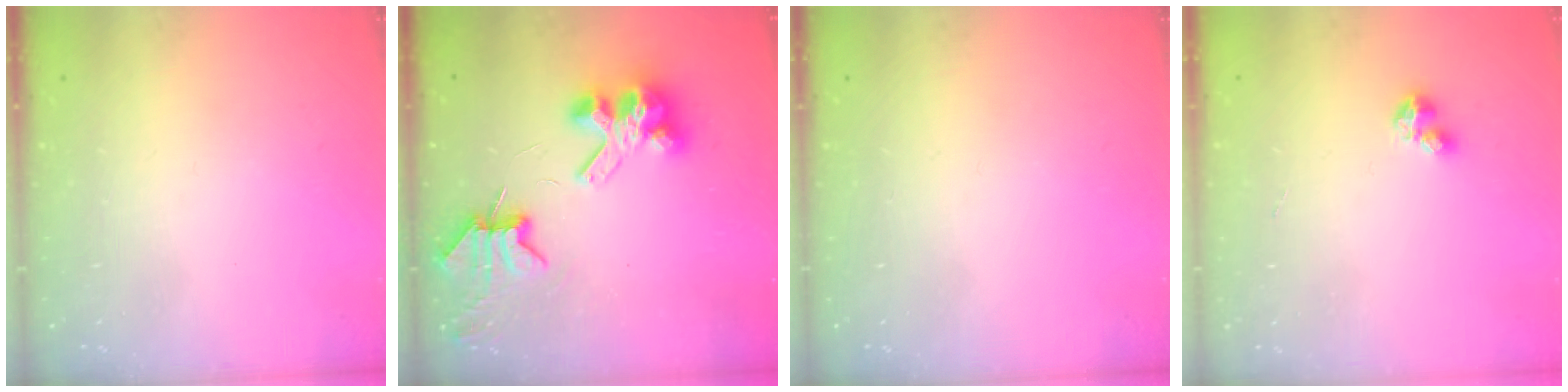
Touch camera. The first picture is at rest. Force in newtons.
{"total": 8.0, "press": 8.0, "slide": 1.1}
{"total": 0.0}
{"total": 2.8, "press": 2.8, "slide": 0.2}